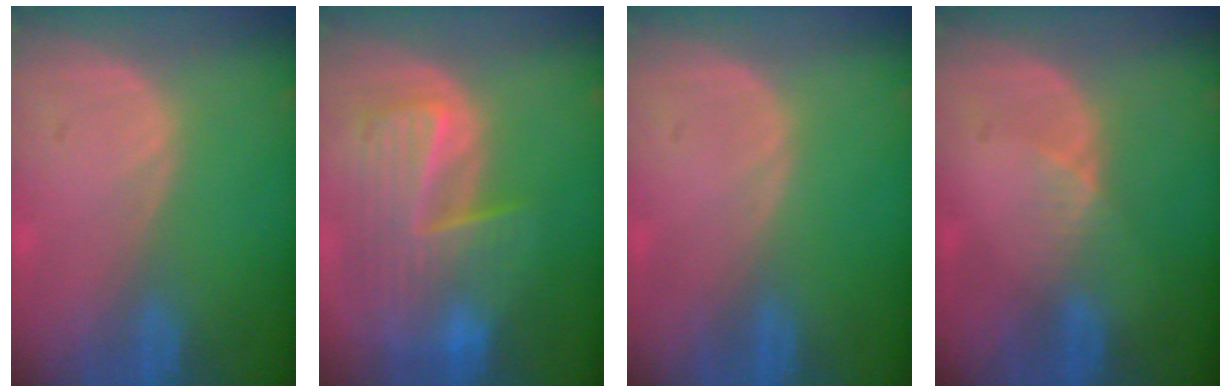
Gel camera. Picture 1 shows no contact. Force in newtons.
{"total": 10.1, "press": 8.8, "slide": 5.0}
{"total": 0.0}
{"total": 2.3, "press": 1.8, "slide": 1.4}